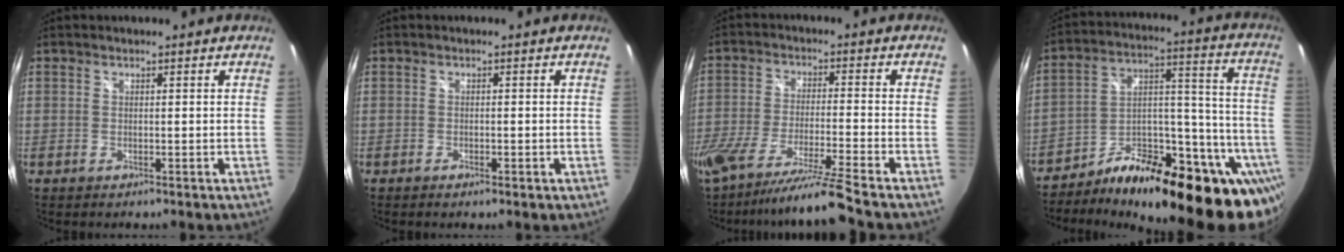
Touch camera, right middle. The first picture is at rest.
{"total": 1.5, "force": [-0.9, 0.5, 1.2], "torque": [-0.018, -0.003, -0.014]}
{"total": 14.2, "force": [-12.1, -2.2, 7.1], "torque": [-0.141, -0.039, -0.211]}
{"total": 30.4, "force": [-21.2, 11.2, 18.6], "torque": [-0.229, 0.035, -0.306]}